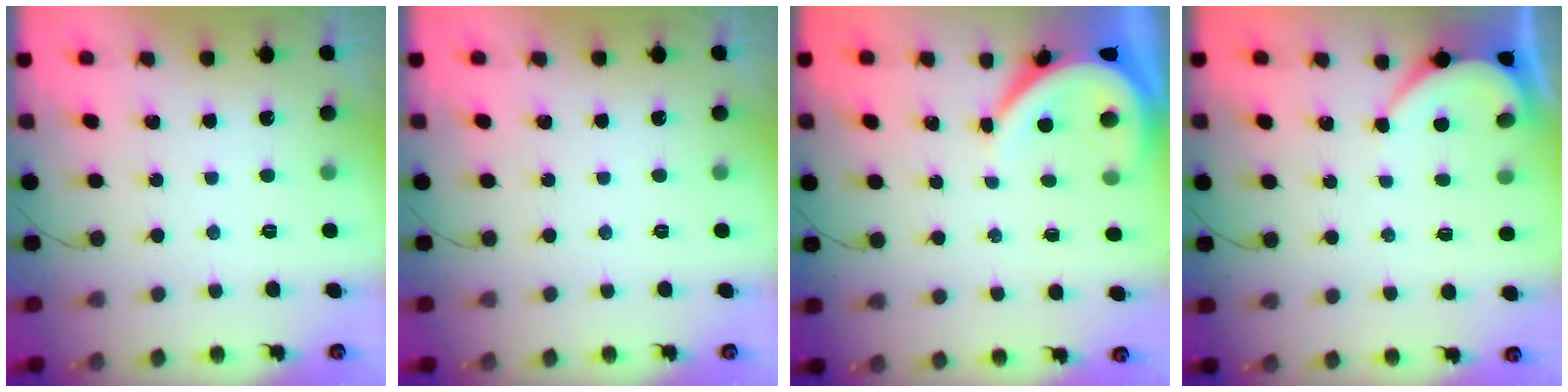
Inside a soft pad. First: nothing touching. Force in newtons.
{"total": 0.0}
{"total": 6.3, "press": 6.3, "slide": 0.7}
{"total": 2.3, "press": 2.3, "slide": 0.2}